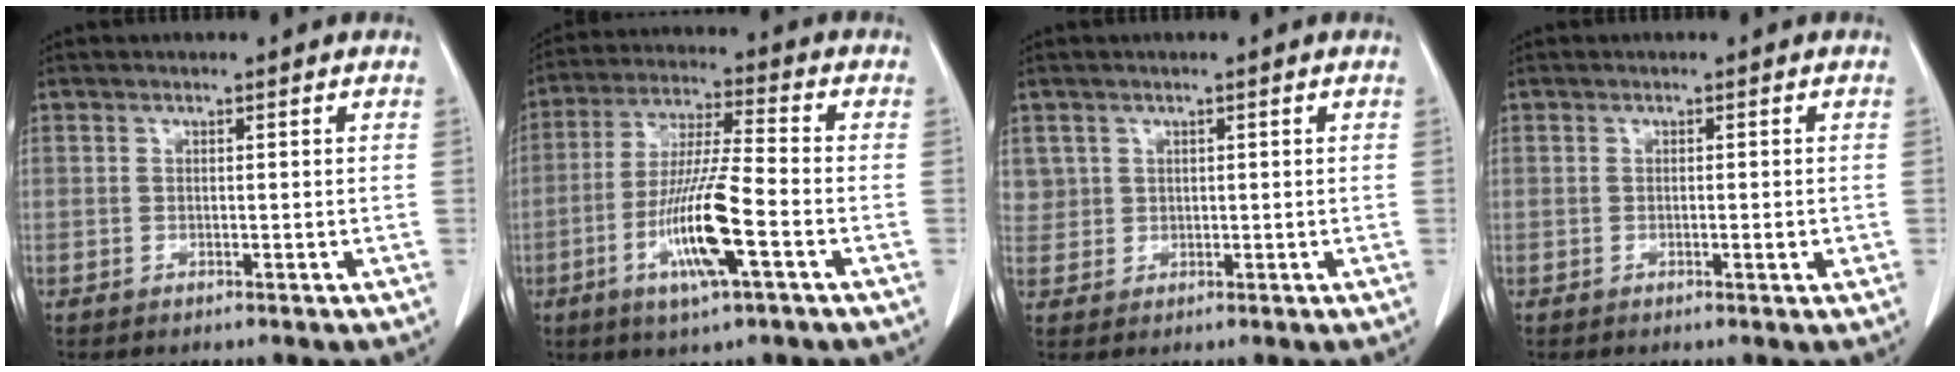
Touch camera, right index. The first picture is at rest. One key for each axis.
{"total": 12.5, "fx": -4.4, "fy": 0.6, "fz": 11.7, "tx": -0.231, "ty": -0.012, "tz": -0.083}
{"total": 2.7, "fx": 1.2, "fy": 2.4, "fz": 0.0, "tx": 0.016, "ty": 0.004, "tz": 0.019}
{"total": 1.2, "fx": -0.3, "fy": 0.2, "fz": 1.1, "tx": -0.018, "ty": -0.001, "tz": -0.002}